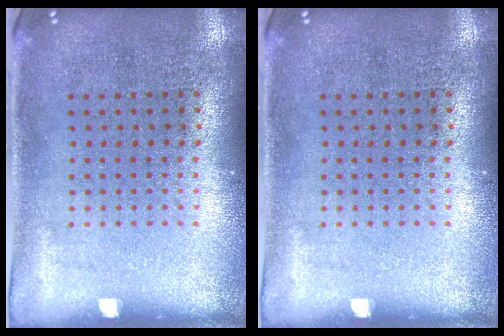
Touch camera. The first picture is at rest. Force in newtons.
{"total": 0.0}